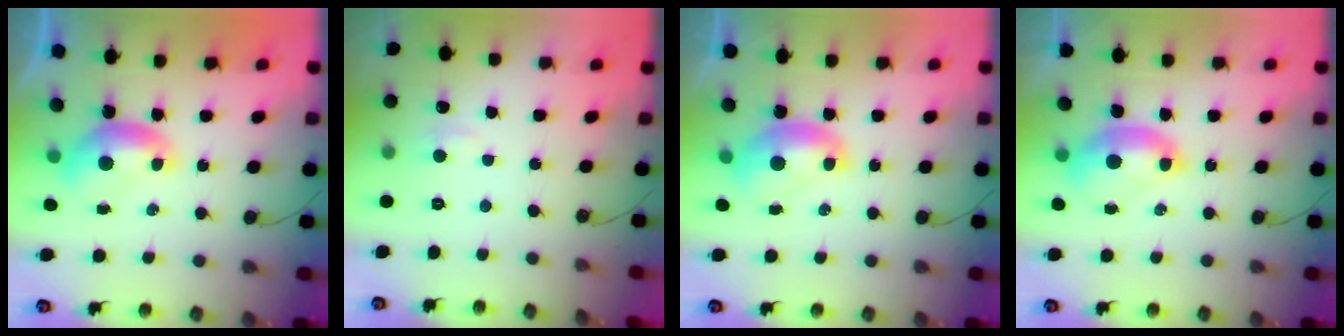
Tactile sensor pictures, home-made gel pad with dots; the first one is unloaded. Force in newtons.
{"total": 1.9, "press": 1.8, "slide": 0.6}
{"total": 2.2, "press": 2.1, "slide": 0.3}
{"total": 2.5, "press": 2.5, "slide": 0.6}